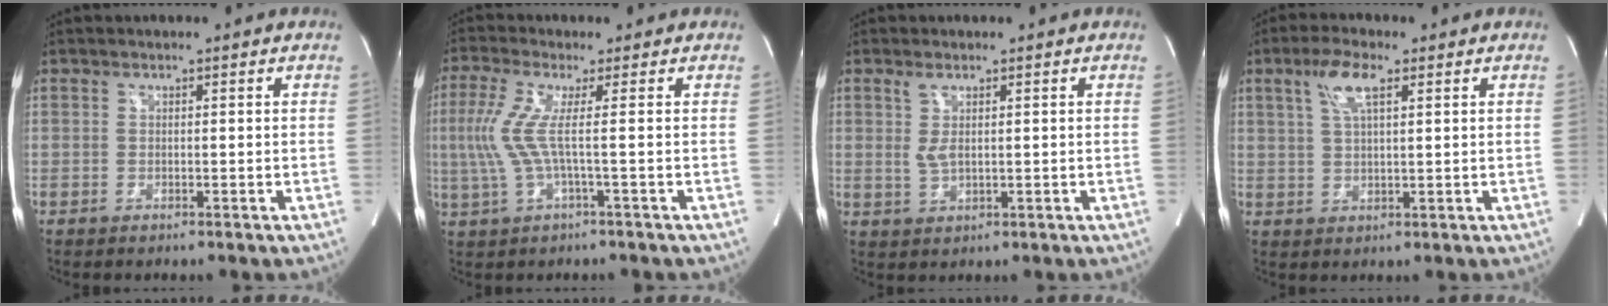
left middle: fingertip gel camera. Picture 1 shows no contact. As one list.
[{"total": 6.0, "force": [0.1, -0.2, 6.0], "torque": [-0.152, 0.003, -0.003]}, {"total": 2.5, "force": [0.7, 0.7, 2.3], "torque": [-0.054, -0.001, 0.022]}, {"total": 5.4, "force": [2.6, 1.2, 4.6], "torque": [-0.097, 0.010, 0.051]}]